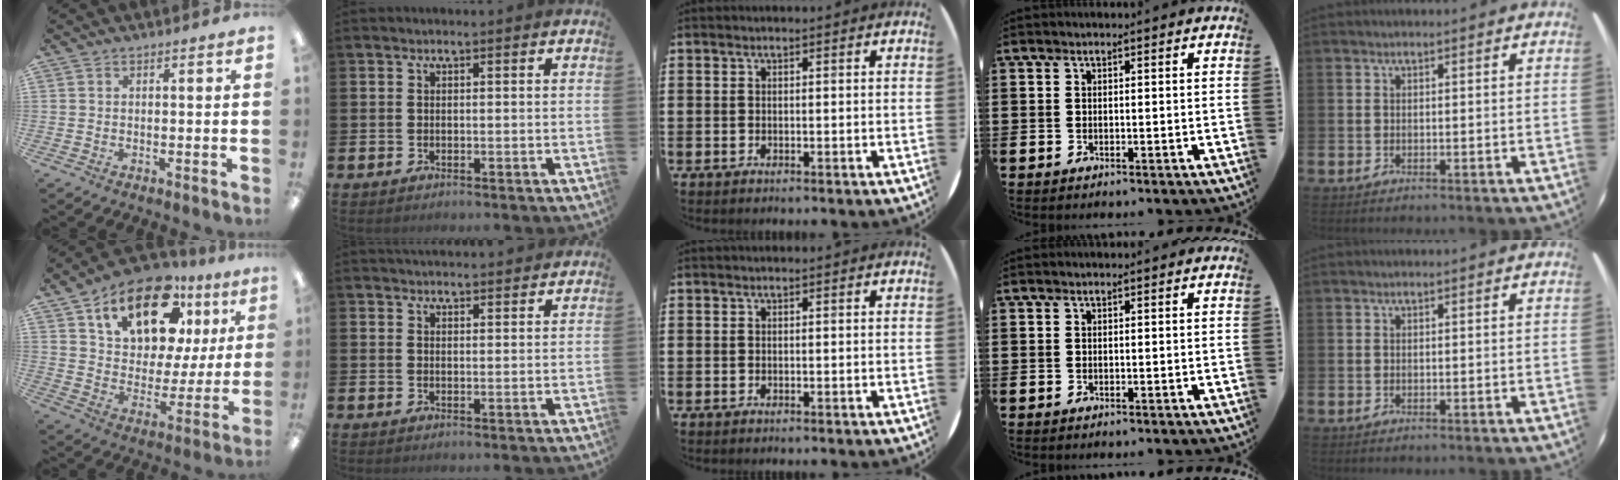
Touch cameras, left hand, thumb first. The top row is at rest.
{"thumb": {"total": 19.7, "force": [12.0, 10.0, 12.0], "torque": [-0.202, -0.050, 0.212]}, "index": {"total": 2.6, "force": [2.6, 0.4, 0.1], "torque": [0.001, -0.014, 0.045]}}